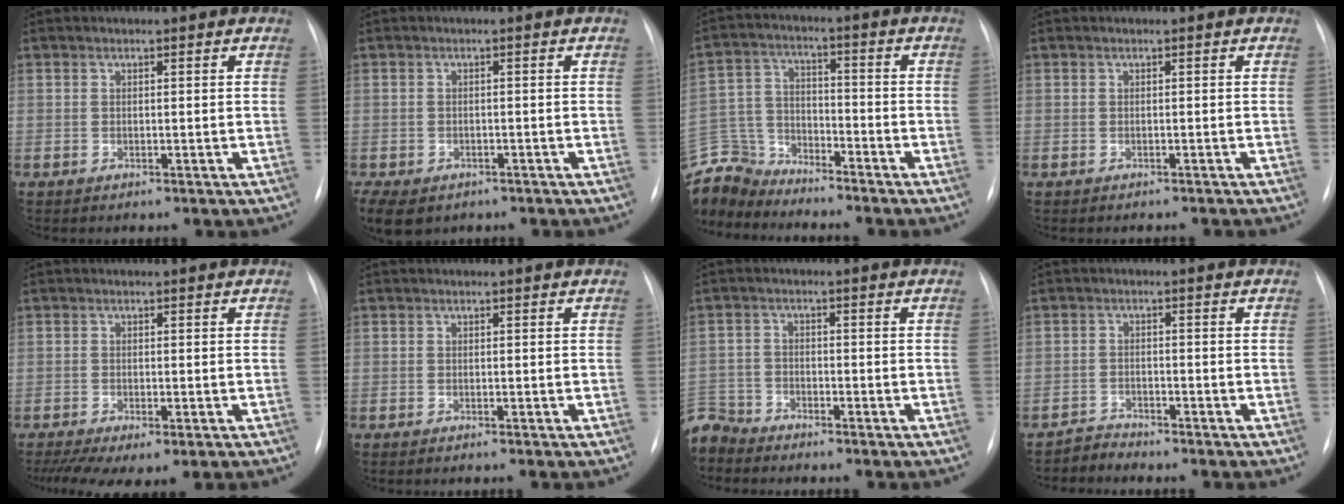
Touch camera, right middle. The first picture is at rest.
{"total": 14.4, "force": [-8.0, 10.4, 6.0], "torque": [-0.181, -0.017, -0.095]}
{"total": 10.9, "force": [-10.6, 2.3, 0.7], "torque": [-0.025, 0.016, -0.208]}
{"total": 2.4, "force": [-2.3, 0.3, 0.7], "torque": [-0.008, -0.003, -0.027]}
{"total": 7.4, "force": [-4.6, 2.3, 5.3], "torque": [-0.094, -0.016, -0.074]}
{"total": 0.8, "force": [-0.6, -0.2, 0.5], "torque": [-0.005, -0.002, -0.007]}
{"total": 5.0, "force": [-4.9, 1.1, -0.4], "torque": [0.014, -0.007, -0.099]}
{"total": 2.1, "force": [-1.9, -0.1, -0.9], "torque": [0.025, -0.012, -0.037]}